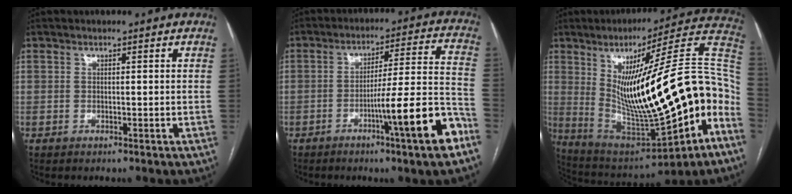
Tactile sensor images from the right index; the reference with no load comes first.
{"total": 14.0, "force": [-7.0, -0.7, 12.1], "torque": [-0.181, -0.004, -0.105]}
{"total": 29.1, "force": [-4.1, 5.6, 28.2], "torque": [-0.400, 0.014, -0.046]}